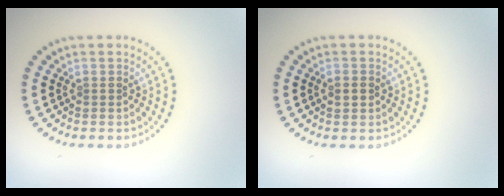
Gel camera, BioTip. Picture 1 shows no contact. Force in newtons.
{"total": 1.7, "press": 1.7, "slide": 0.2}